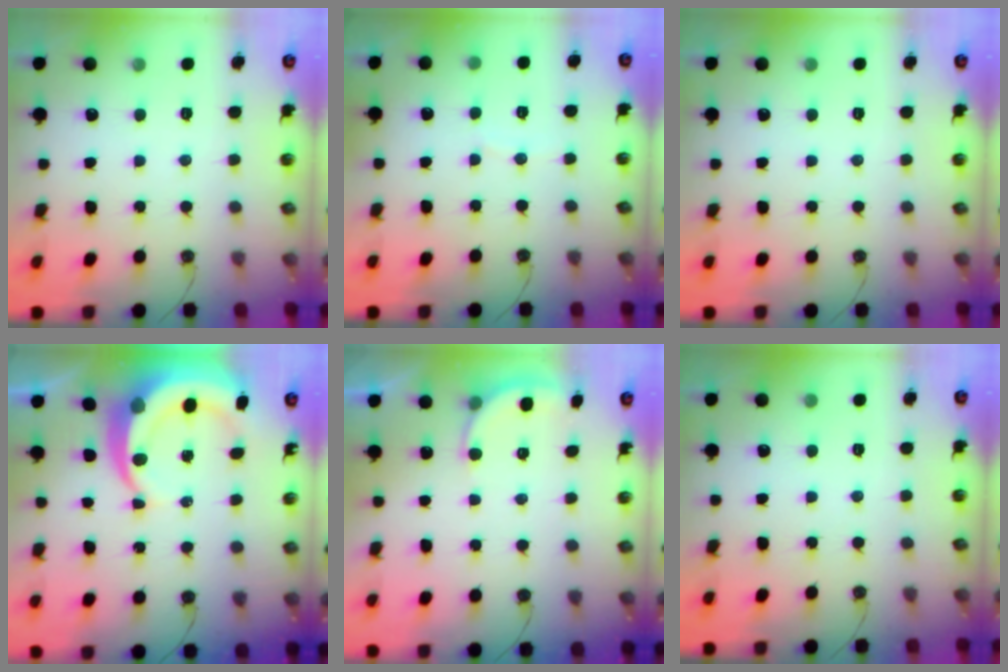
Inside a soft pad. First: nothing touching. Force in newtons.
{"total": 2.7, "press": 2.7, "slide": 0.3}
{"total": 0.0}
{"total": 10.6, "press": 10.5, "slide": 1.2}
{"total": 3.0, "press": 2.9, "slide": 0.7}
{"total": 0.0}